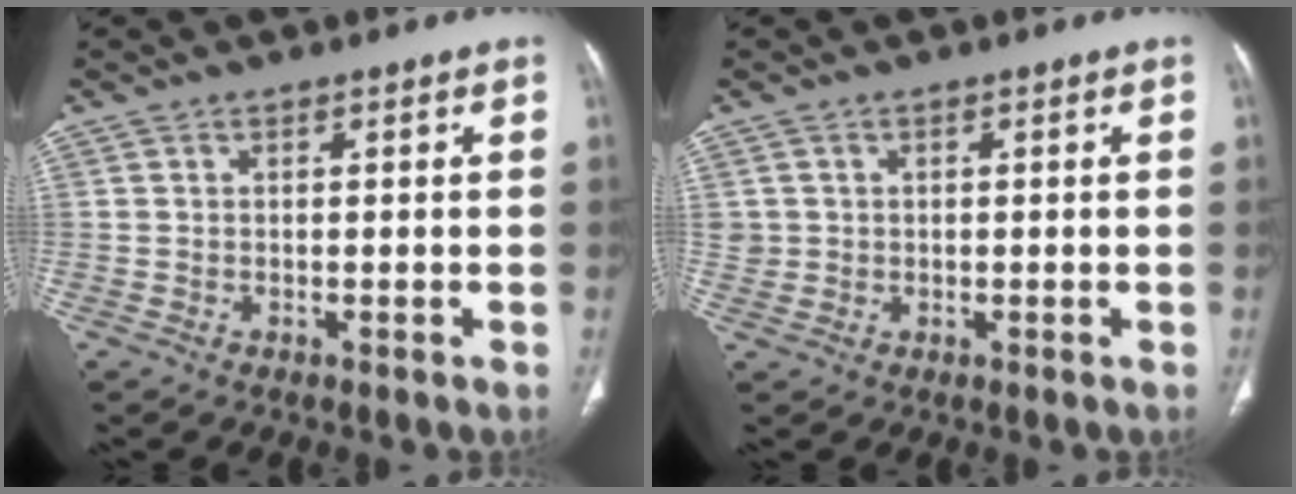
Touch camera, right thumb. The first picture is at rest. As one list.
[{"total": 1.8, "force": [0.3, 1.7, 0.2], "torque": [0.006, 0.002, 0.007]}]